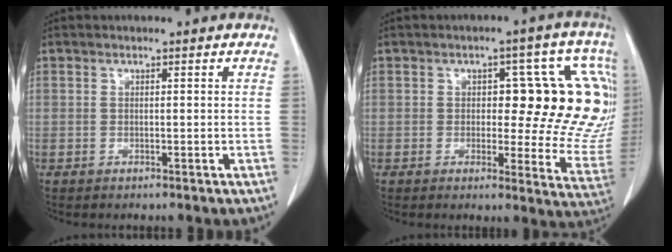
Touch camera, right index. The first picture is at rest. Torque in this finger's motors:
{"motor_torque": [0.72, 0.41, 0.35, 0.07]}